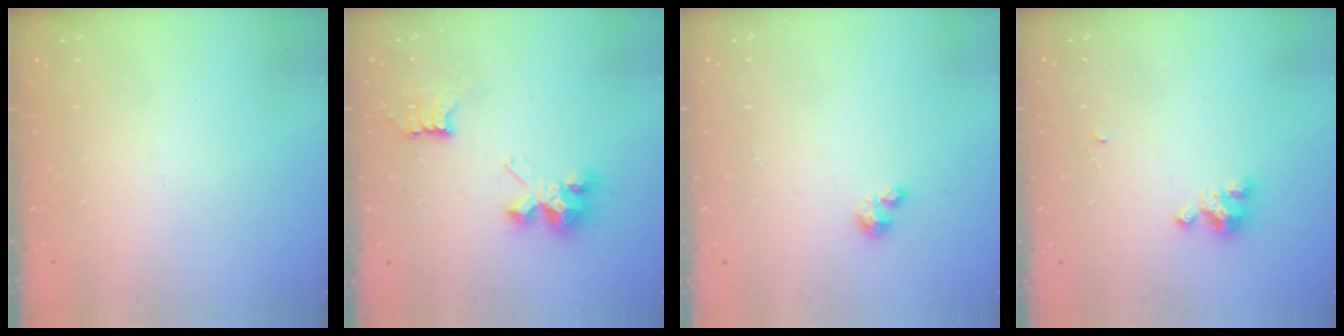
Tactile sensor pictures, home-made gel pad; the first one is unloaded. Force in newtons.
{"total": 7.0, "press": 7.0, "slide": 0.2}
{"total": 2.5, "press": 2.5, "slide": 0.3}
{"total": 3.2, "press": 3.2, "slide": 0.3}